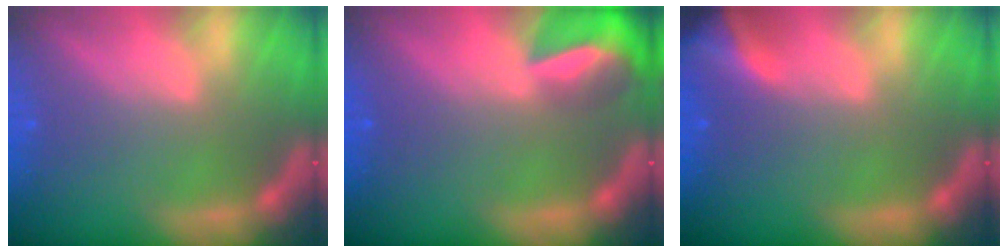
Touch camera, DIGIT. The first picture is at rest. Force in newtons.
{"total": 6.9}
{"total": 5.4}